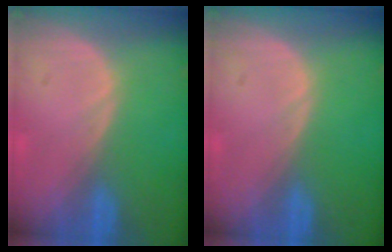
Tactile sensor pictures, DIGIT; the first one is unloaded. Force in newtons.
{"total": 0.0}